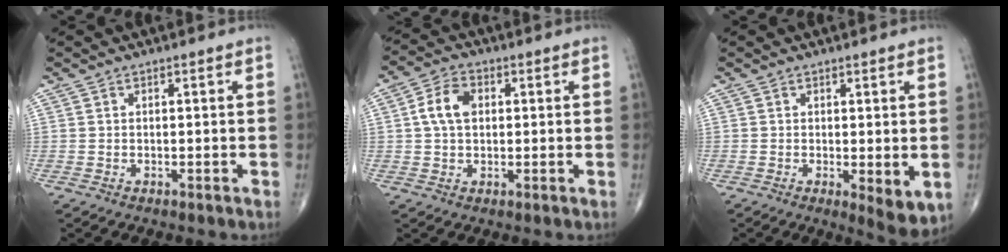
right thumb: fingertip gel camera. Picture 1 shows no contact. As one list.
[{"total": 6.4, "force": [1.0, 4.3, 4.6], "torque": [-0.087, 0.013, 0.013]}, {"total": 5.1, "force": [-0.6, 1.7, 4.8], "torque": [-0.067, -0.017, -0.006]}]